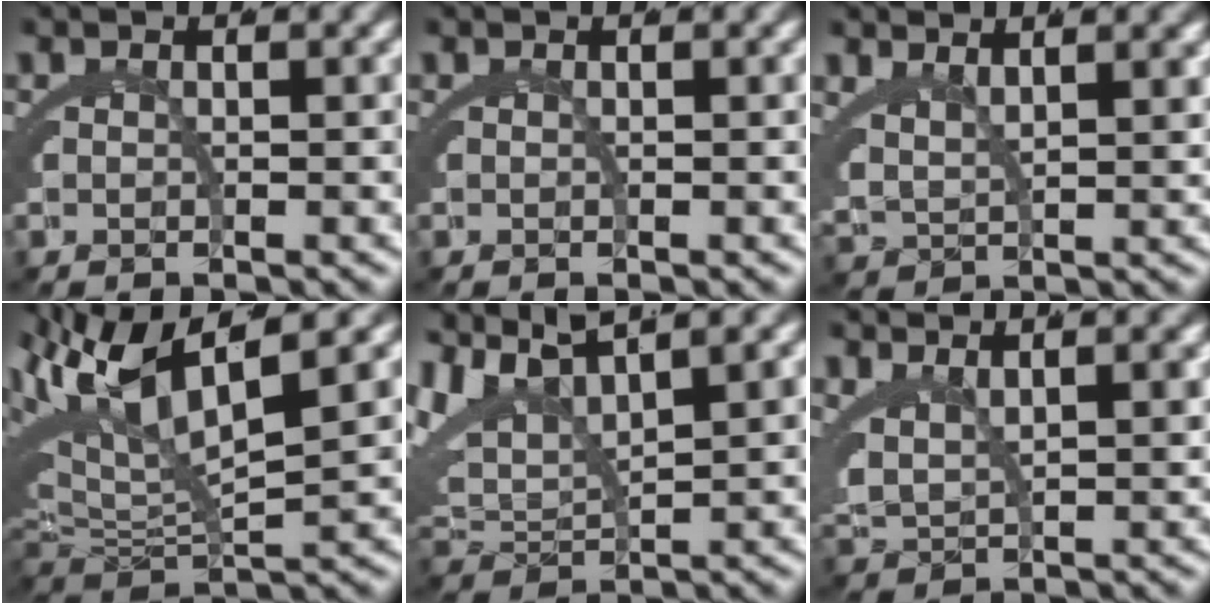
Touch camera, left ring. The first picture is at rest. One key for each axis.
{"total": 0.0}
{"total": 3.3, "fx": 2.4, "fy": 1.5, "fz": 1.7, "tx": -0.045, "ty": -0.013, "tz": 0.054}
{"total": 10.5, "fx": 4.4, "fy": 5.2, "fz": 8.0, "tx": -0.162, "ty": 0.013, "tz": 0.076}
{"total": 8.0, "fx": 3.8, "fy": 5.4, "fz": 4.5, "tx": -0.124, "ty": 0.007, "tz": 0.061}
{"total": 3.8, "fx": 2.0, "fy": 2.3, "fz": 2.3, "tx": -0.070, "ty": -0.022, "tz": 0.050}